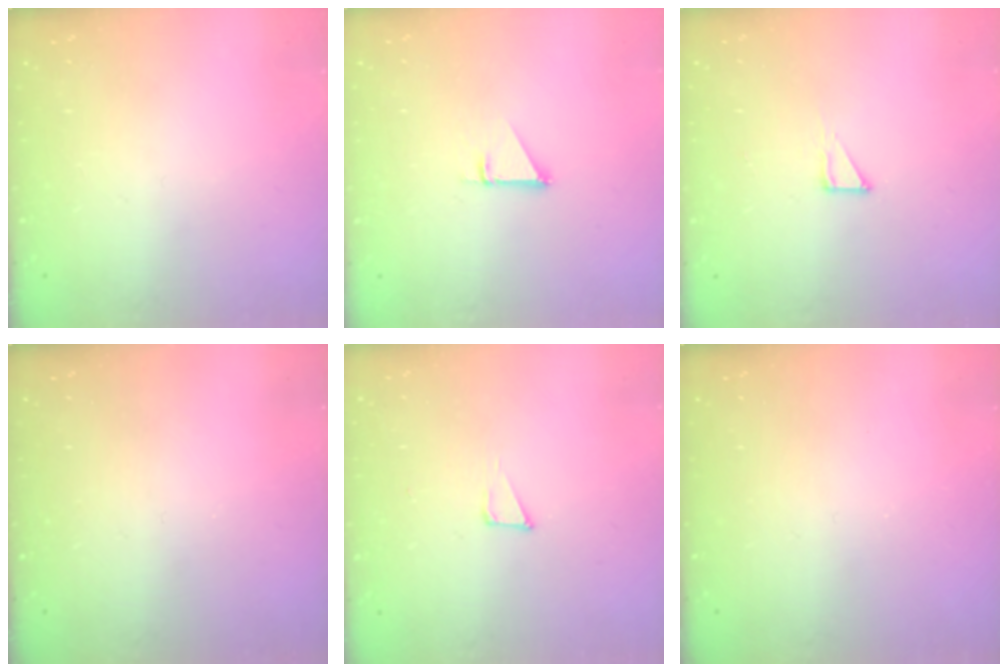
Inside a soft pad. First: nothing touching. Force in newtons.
{"total": 1.0, "press": 1.0, "slide": 0.1}
{"total": 4.1, "press": 4.1, "slide": 0.3}
{"total": 0.0}
{"total": 4.6, "press": 4.5, "slide": 0.8}
{"total": 0.0}